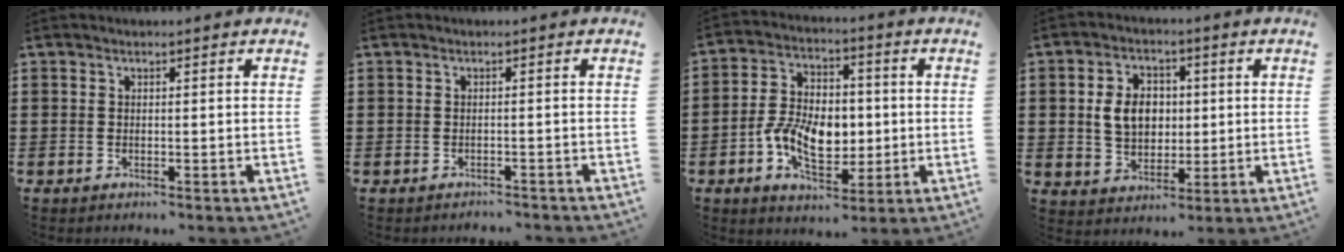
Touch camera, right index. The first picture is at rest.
{"total": 1.0, "force": [-1.0, 0.3, -0.1], "torque": [-0.001, 0.004, -0.023]}
{"total": 9.4, "force": [-1.7, 6.2, 6.9], "torque": [-0.135, 0.004, -0.035]}
{"total": 7.0, "force": [0.7, 5.3, 4.5], "torque": [-0.099, 0.007, 0.003]}